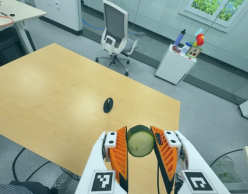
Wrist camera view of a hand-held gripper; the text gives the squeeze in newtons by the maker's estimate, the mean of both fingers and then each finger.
{"total": 10.8, "left": 10.0, "right": 11.6}